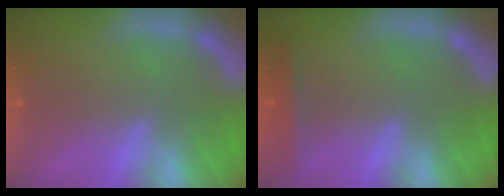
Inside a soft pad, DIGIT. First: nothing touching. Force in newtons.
{"total": 1.9}